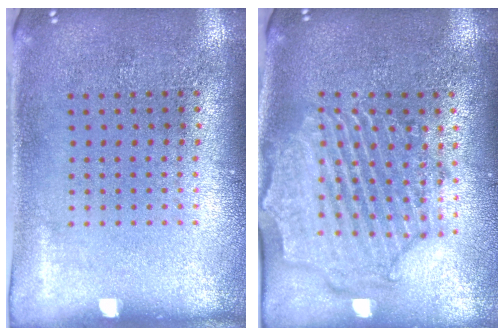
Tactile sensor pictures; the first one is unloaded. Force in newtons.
{"total": 2.2, "press": 2.1, "slide": 0.8}